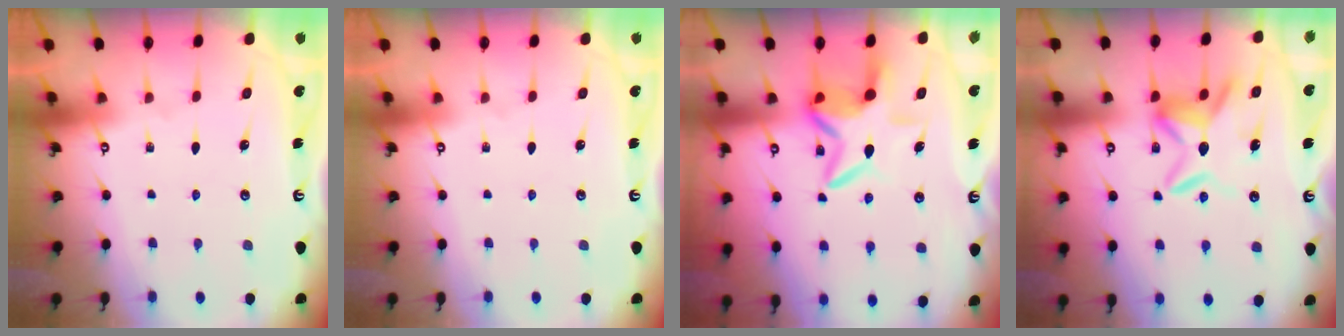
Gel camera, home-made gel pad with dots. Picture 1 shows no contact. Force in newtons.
{"total": 0.0}
{"total": 8.2, "press": 8.1, "slide": 1.3}
{"total": 10.4, "press": 10.3, "slide": 1.3}